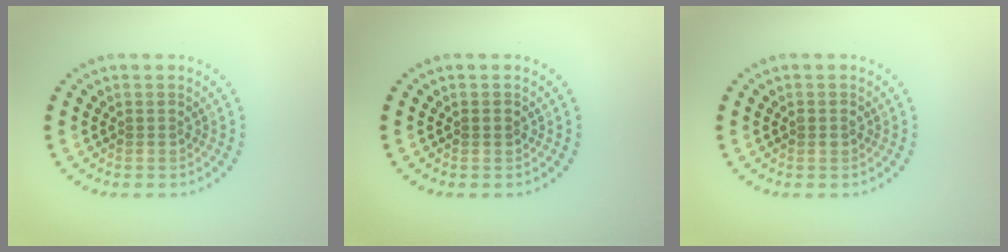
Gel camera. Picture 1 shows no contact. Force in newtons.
{"total": 0.7, "press": 0.7, "slide": 0.1}
{"total": 1.0, "press": 1.0, "slide": 0.0}